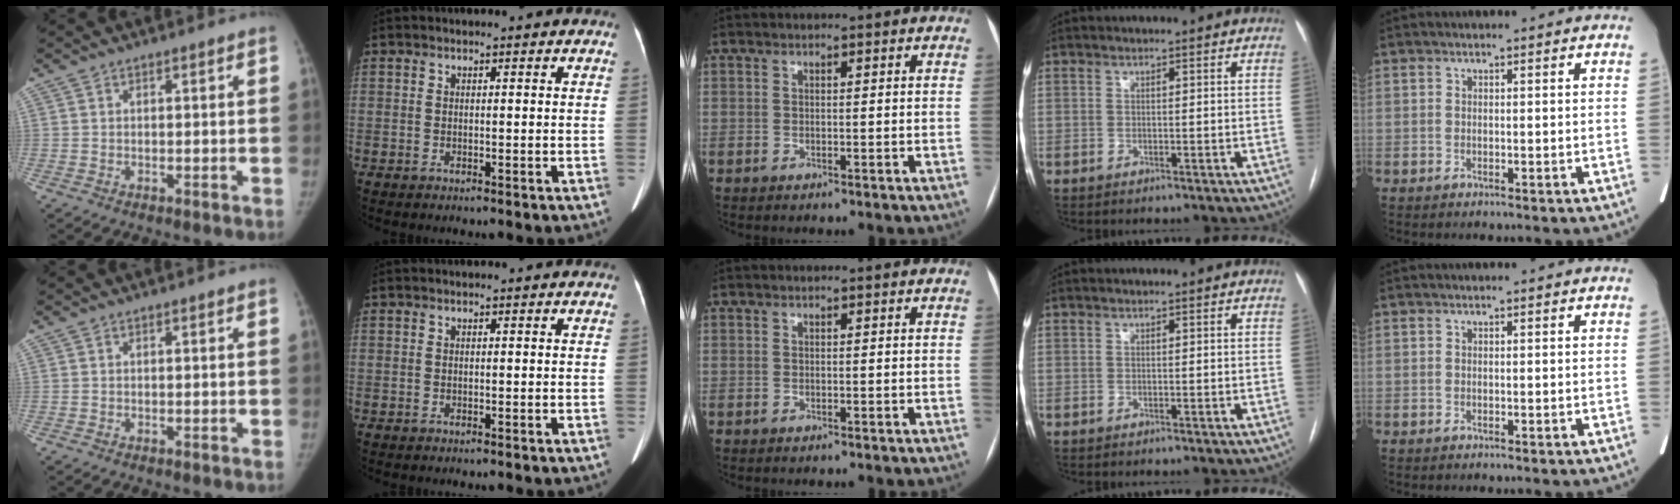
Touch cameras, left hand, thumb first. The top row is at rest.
{}